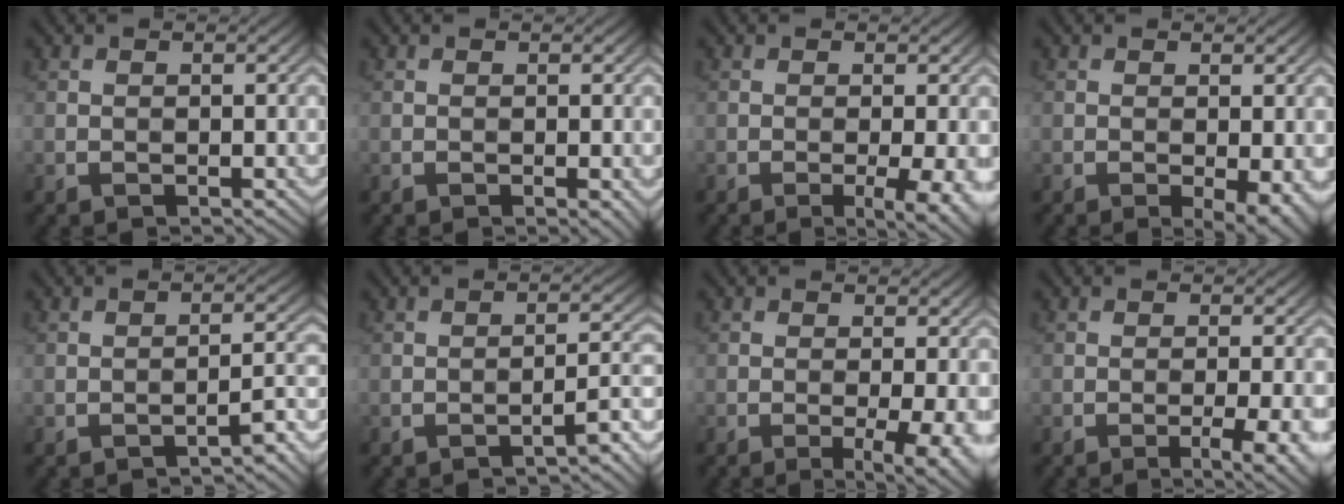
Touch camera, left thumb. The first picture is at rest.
{"total": 0.8, "force": [-0.2, 0.2, 0.7], "torque": [-0.013, -0.004, -0.004]}
{"total": 3.7, "force": [-1.2, 0.6, 3.5], "torque": [-0.056, -0.001, -0.017]}
{"total": 3.1, "force": [-0.9, 1.0, 2.8], "torque": [-0.040, -0.006, -0.010]}
{"total": 3.2, "force": [-2.7, 0.4, 1.7], "torque": [-0.017, 0.017, -0.038]}
{"total": 3.6, "force": [-2.9, 0.5, 2.1], "torque": [-0.023, 0.019, -0.043]}
{"total": 4.0, "force": [-1.2, 0.8, 3.8], "torque": [-0.059, -0.005, -0.017]}
{"total": 4.5, "force": [-1.8, 1.0, 4.0], "torque": [-0.057, 0.002, -0.023]}